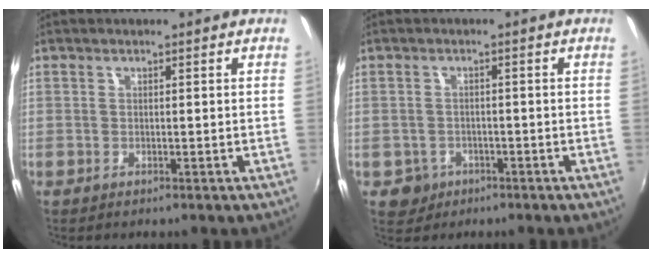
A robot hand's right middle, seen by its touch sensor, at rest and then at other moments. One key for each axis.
{"total": 3.8, "fx": -1.6, "fy": 3.4, "fz": 0.7, "tx": -0.025, "ty": 0.002, "tz": -0.019}